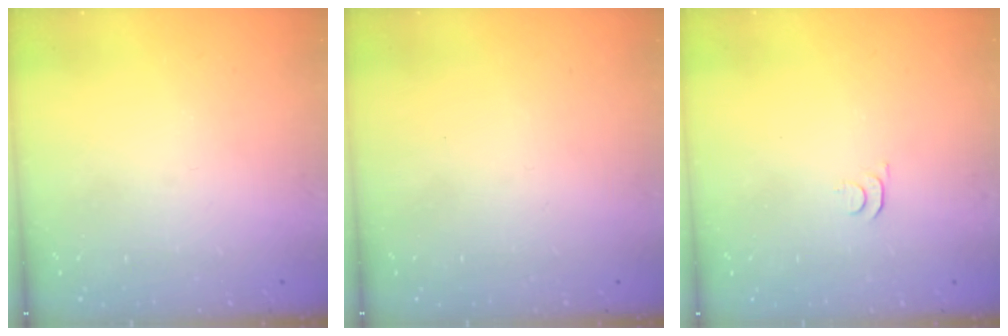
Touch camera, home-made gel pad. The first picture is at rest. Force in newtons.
{"total": 1.7, "press": 1.6, "slide": 0.1}
{"total": 3.5, "press": 3.5, "slide": 0.5}